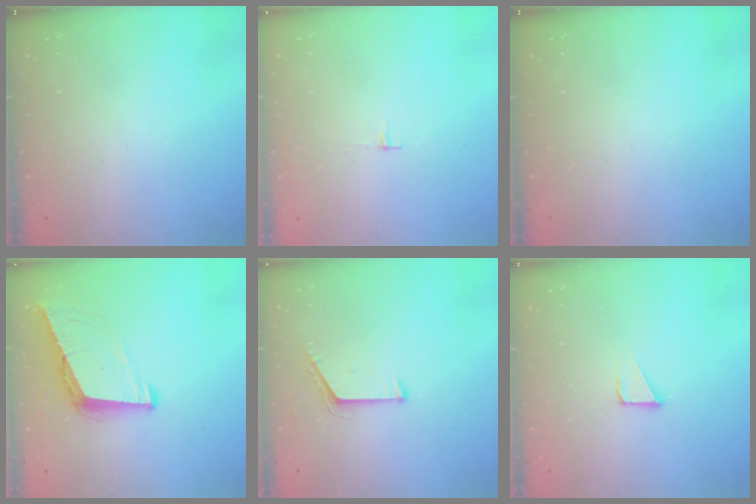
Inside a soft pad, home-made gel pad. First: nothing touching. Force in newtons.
{"total": 3.3, "press": 3.3, "slide": 0.4}
{"total": 0.0}
{"total": 8.8, "press": 7.9, "slide": 3.8}
{"total": 5.7, "press": 5.7, "slide": 0.5}
{"total": 2.1, "press": 2.1, "slide": 0.1}